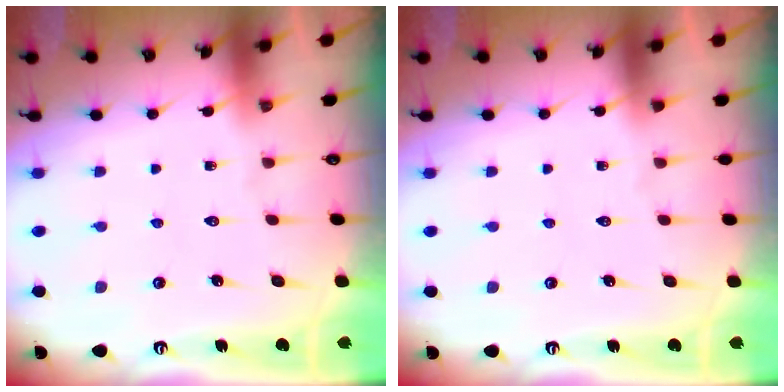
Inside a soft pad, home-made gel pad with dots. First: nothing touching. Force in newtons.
{"total": 0.0}